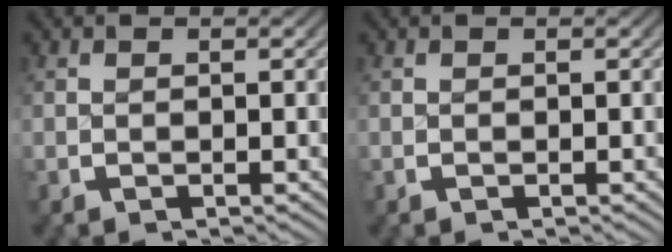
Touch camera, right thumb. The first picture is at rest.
{"total": 0.0}